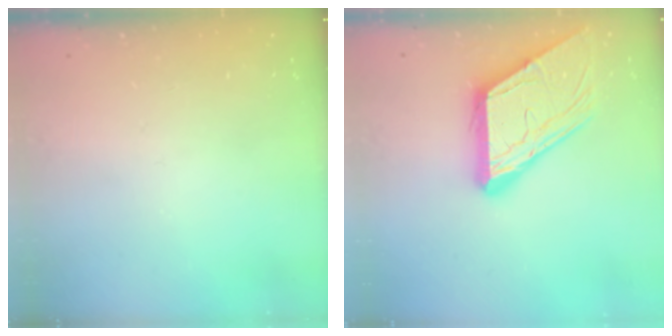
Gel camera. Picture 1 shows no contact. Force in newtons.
{"total": 13.5, "press": 13.4, "slide": 1.6}